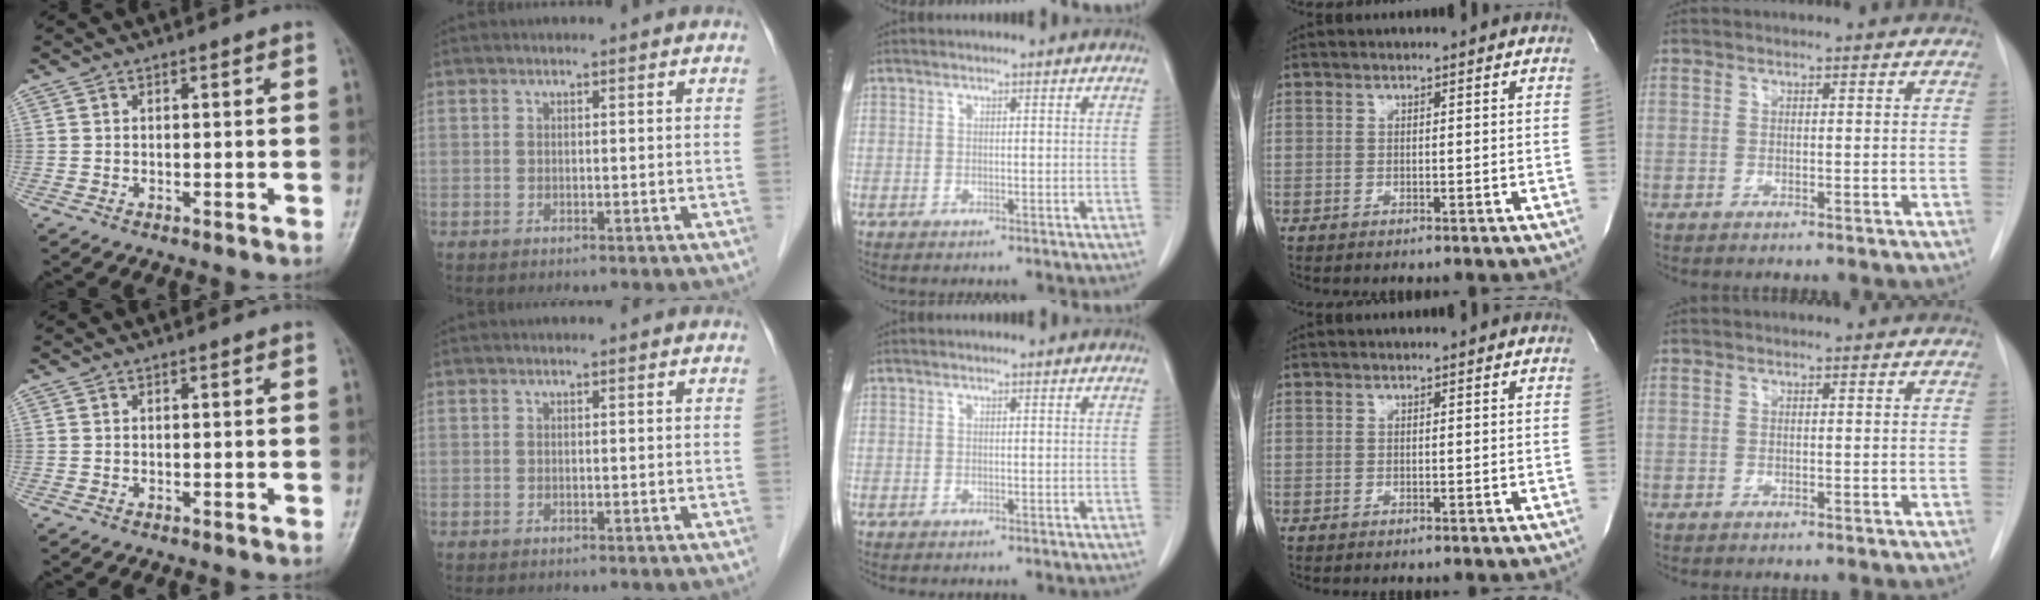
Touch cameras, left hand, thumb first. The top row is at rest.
{}